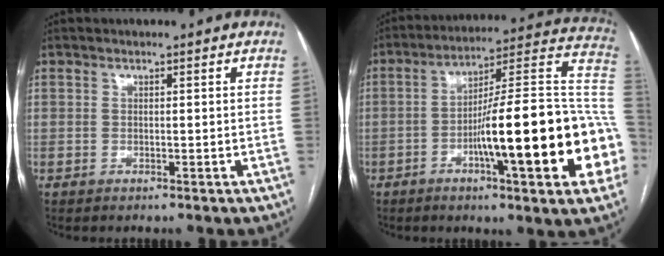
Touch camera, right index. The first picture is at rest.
{"total": 25.5, "force": [-6.3, 2.7, 24.6], "torque": [-0.272, 0.017, -0.093]}